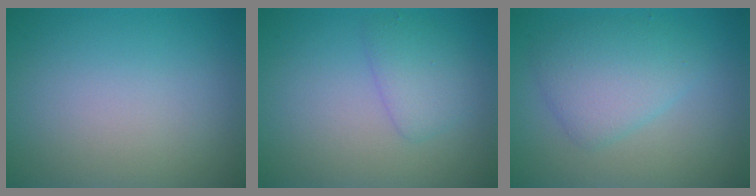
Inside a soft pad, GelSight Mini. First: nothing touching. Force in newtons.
{"total": 2.2, "press": 2.2, "slide": 0.2}
{"total": 3.8, "press": 3.8, "slide": 0.1}